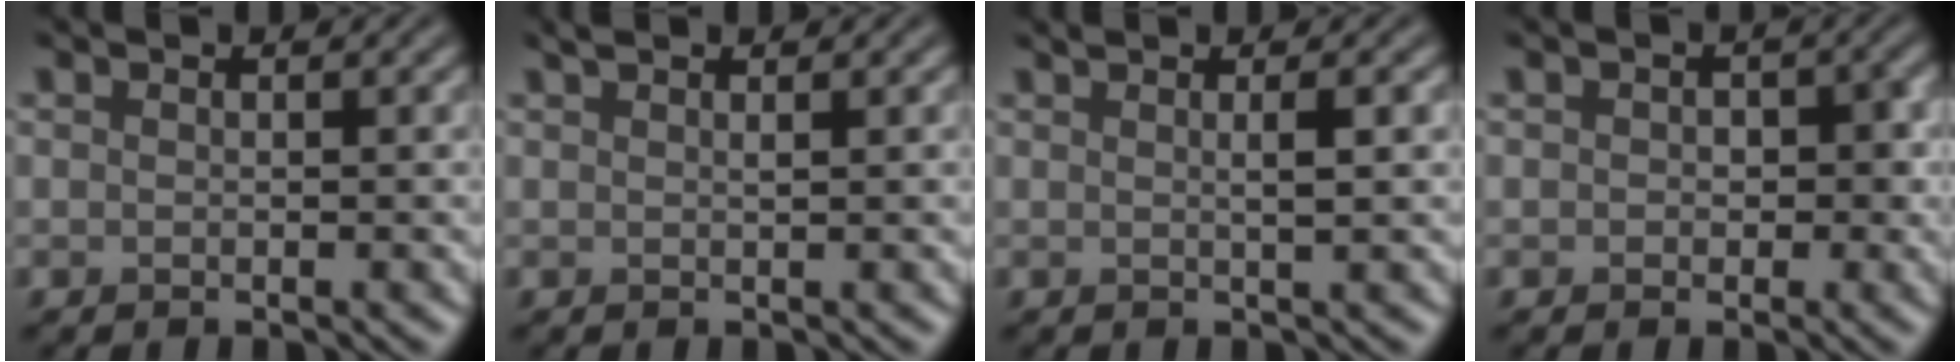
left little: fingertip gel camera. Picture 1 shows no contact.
{"total": 1.1, "force": [0.7, 0.2, 0.7], "torque": [-0.007, 0.001, 0.011]}
{"total": 2.0, "force": [0.5, 0.5, 1.8], "torque": [-0.026, 0.005, 0.004]}
{"total": 2.1, "force": [-0.1, 1.7, 1.3], "torque": [-0.008, -0.003, -0.001]}